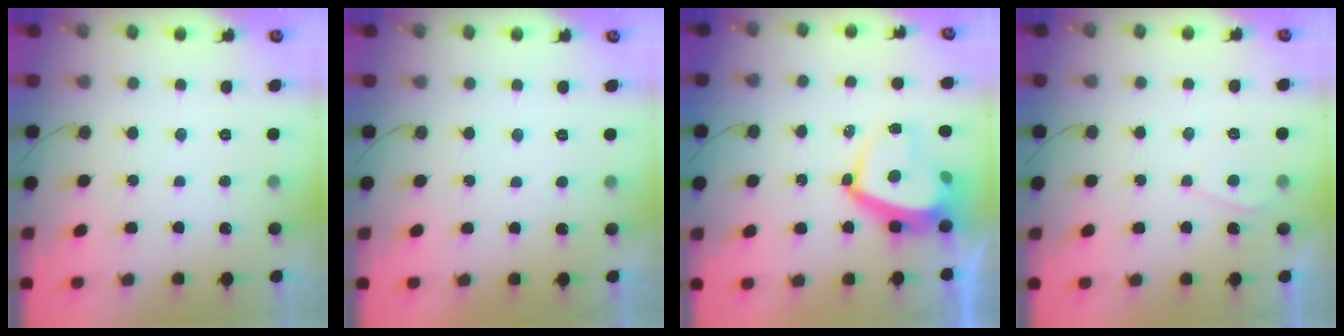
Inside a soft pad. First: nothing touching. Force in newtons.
{"total": 0.7, "press": 0.5, "slide": 0.5}
{"total": 10.6, "press": 10.6, "slide": 0.9}
{"total": 2.8, "press": 2.7, "slide": 0.3}